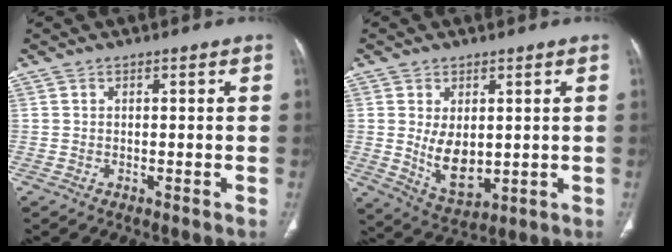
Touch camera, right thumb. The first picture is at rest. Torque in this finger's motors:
{"motor_torque": [-0.71, 0.94, 0.12, 0.22, 0.07]}